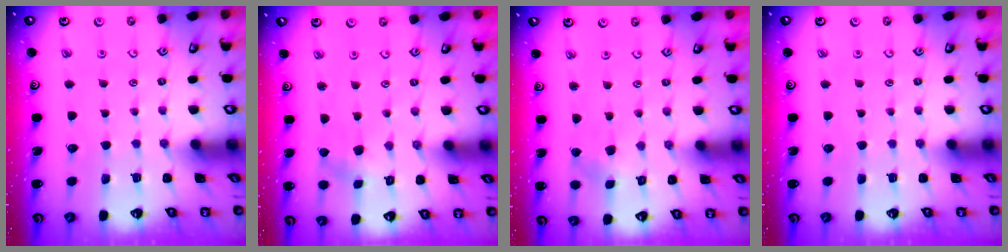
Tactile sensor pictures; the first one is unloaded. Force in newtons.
{"total": 1.6, "press": 1.5, "slide": 0.2}
{"total": 0.9, "press": 0.9, "slide": 0.2}
{"total": 0.0}